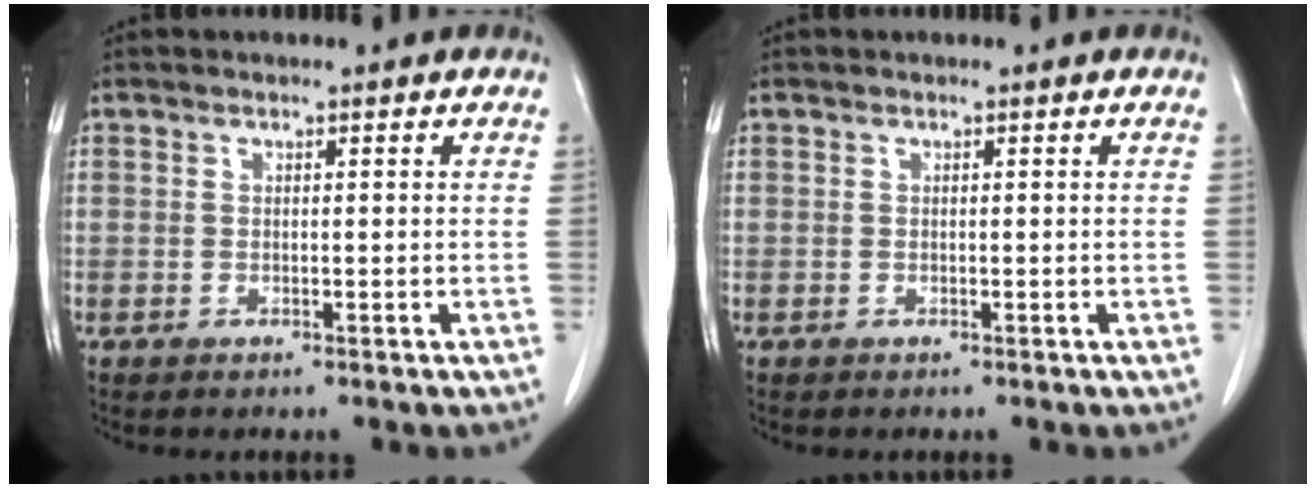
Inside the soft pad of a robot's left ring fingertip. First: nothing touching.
{"total": 0.0}